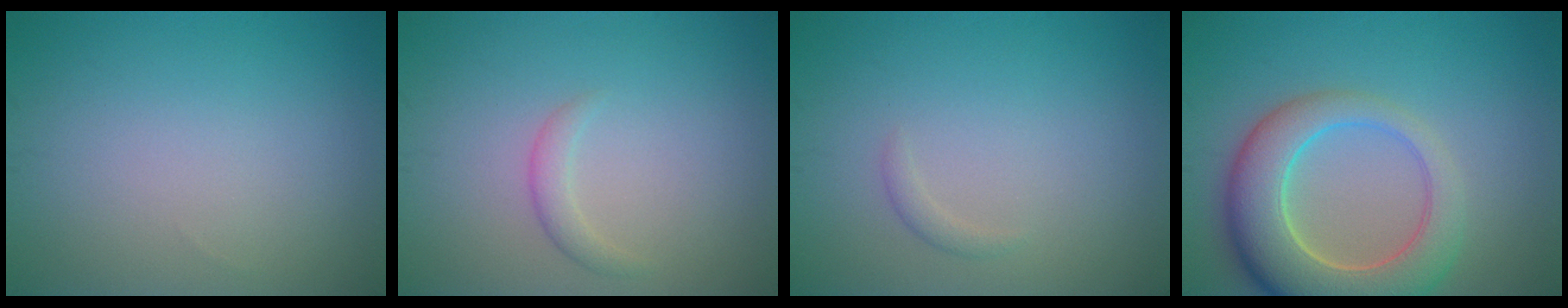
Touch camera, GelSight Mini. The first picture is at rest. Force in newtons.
{"total": 1.3, "press": 1.3, "slide": 0.1}
{"total": 0.8, "press": 0.8, "slide": 0.1}
{"total": 8.3, "press": 8.2, "slide": 1.0}